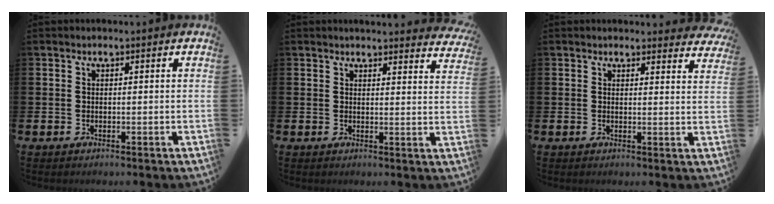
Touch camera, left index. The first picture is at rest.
{"total": 2.9, "force": [2.9, 0.1, 0.1], "torque": [0.001, -0.018, 0.051]}
{"total": 2.3, "force": [2.3, 0.4, 0.0], "torque": [0.013, -0.016, 0.038]}